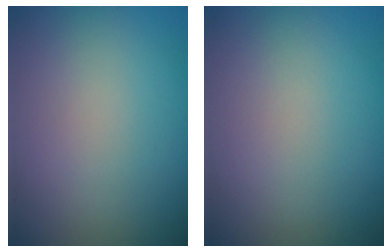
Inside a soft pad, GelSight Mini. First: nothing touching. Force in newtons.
{"total": 0.0}